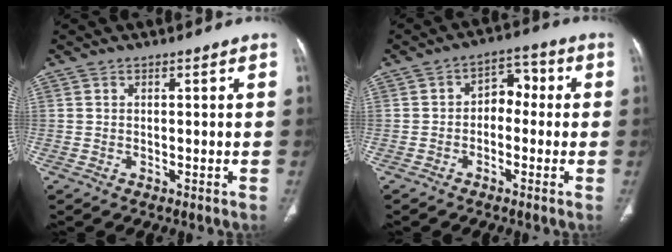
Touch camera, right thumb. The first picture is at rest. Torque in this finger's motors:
{"motor_torque": [-0.04, 0.14, 0.06, 0.15, 0.12]}